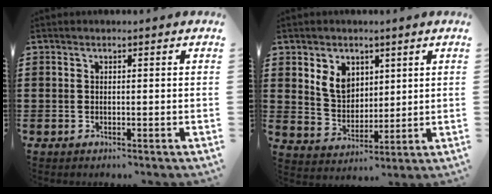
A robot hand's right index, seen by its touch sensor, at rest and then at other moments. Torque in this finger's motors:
{"motor_torque": [0.23, -0.08, 0.19, 0.12]}